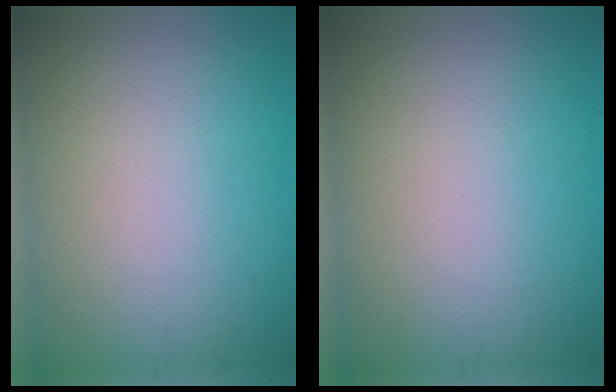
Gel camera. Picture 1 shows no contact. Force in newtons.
{"total": 0.0}